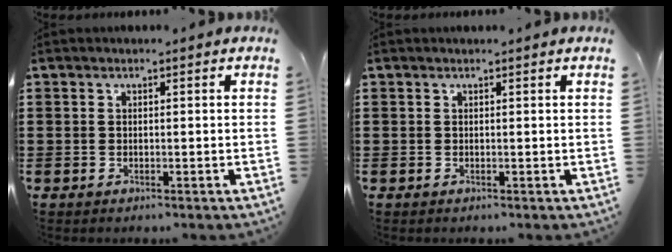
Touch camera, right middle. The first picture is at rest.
{"total": 0.0}